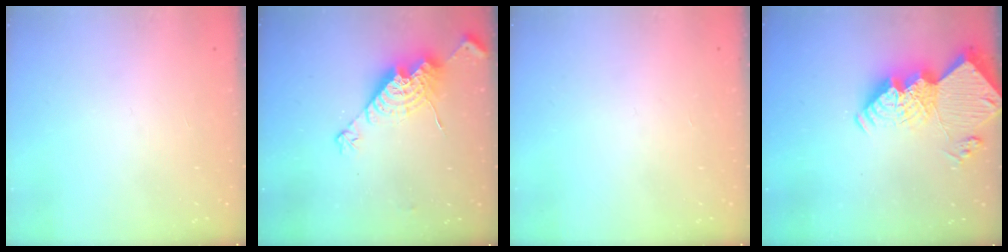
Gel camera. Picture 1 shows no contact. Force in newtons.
{"total": 14.2, "press": 14.2, "slide": 1.2}
{"total": 0.0}
{"total": 19.8, "press": 19.8, "slide": 1.9}